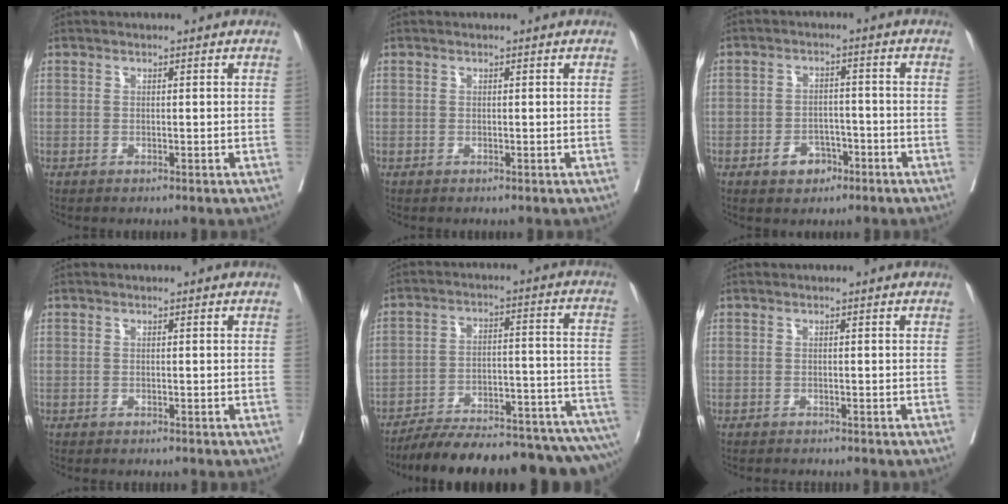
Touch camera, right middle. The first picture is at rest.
{"total": 0.0}
{"total": 4.0, "force": [-2.2, 2.7, 2.0], "torque": [-0.030, 0.006, -0.029]}
{"total": 2.0, "force": [-1.7, 0.3, 0.8], "torque": [-0.017, -0.005, -0.020]}
{"total": 26.1, "force": [-23.2, 3.1, 11.6], "torque": [-0.105, 0.013, -0.316]}
{"total": 2.9, "force": [-2.7, 0.3, 0.9], "torque": [-0.015, -0.007, -0.036]}